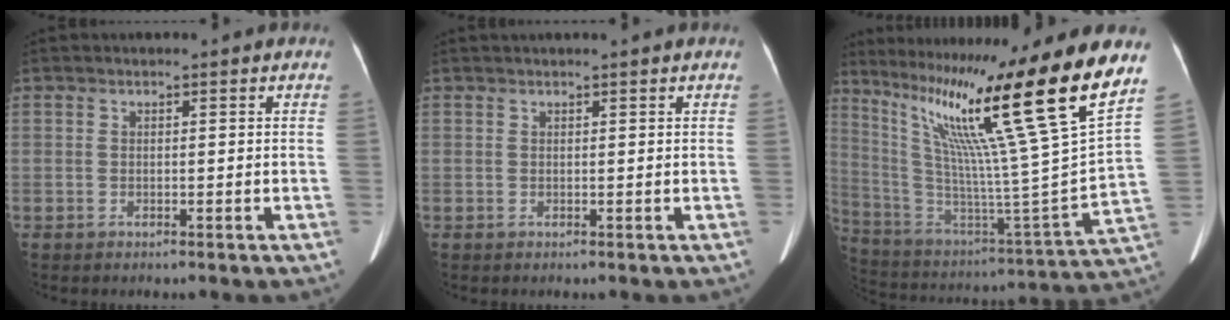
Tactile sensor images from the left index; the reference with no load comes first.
{"total": 3.8, "force": [3.4, -0.2, 1.8], "torque": [-0.019, 0.012, 0.038]}
{"total": 26.6, "force": [17.8, -3.4, 19.6], "torque": [-0.340, -0.075, 0.282]}